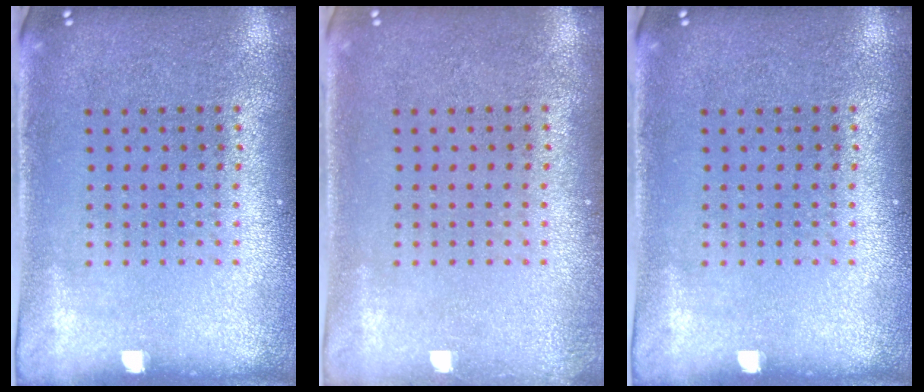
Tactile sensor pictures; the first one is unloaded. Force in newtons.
{"total": 0.6, "press": 0.6, "slide": 0.1}
{"total": 0.0}